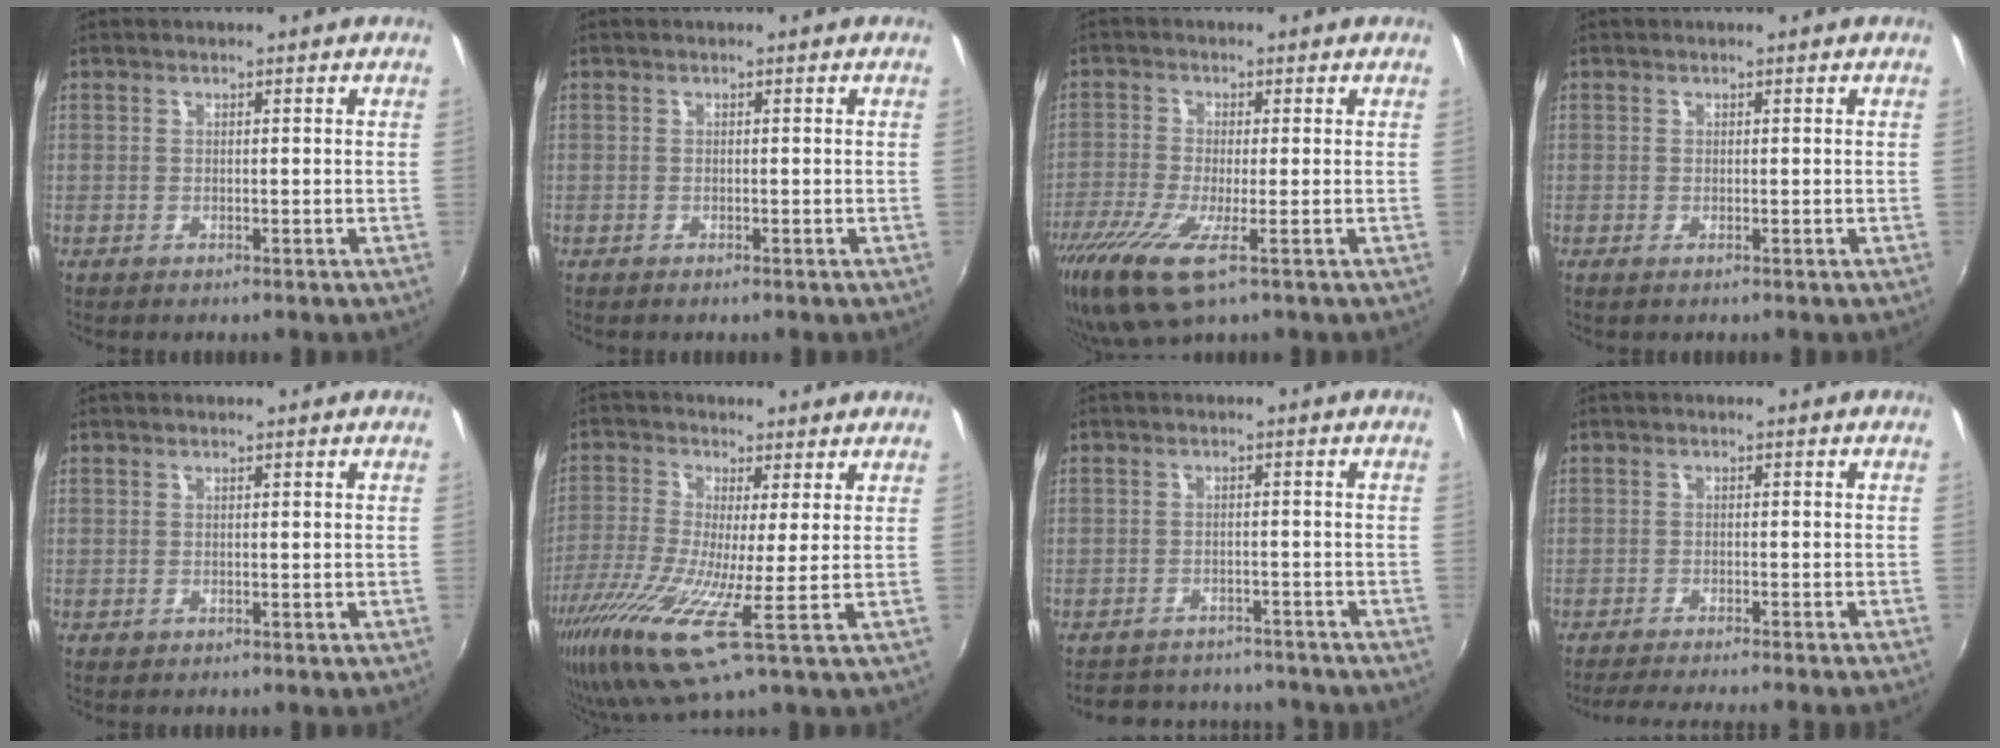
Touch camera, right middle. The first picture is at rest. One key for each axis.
{"total": 0.0}
{"total": 9.8, "fx": -5.2, "fy": 1.7, "fz": 8.1, "tx": -0.186, "ty": -0.037, "tz": -0.099}
{"total": 0.0}
{"total": 0.0}
{"total": 13.8, "fx": -4.3, "fy": 1.6, "fz": 13.0, "tx": -0.280, "ty": -0.042, "tz": -0.086}
{"total": 11.5, "fx": -10.4, "fy": 3.8, "fz": 3.1, "tx": -0.072, "ty": 0.013, "tz": -0.137}
{"total": 8.1, "fx": -7.2, "fy": -0.7, "fz": 3.5, "tx": -0.076, "ty": -0.012, "tz": -0.107}